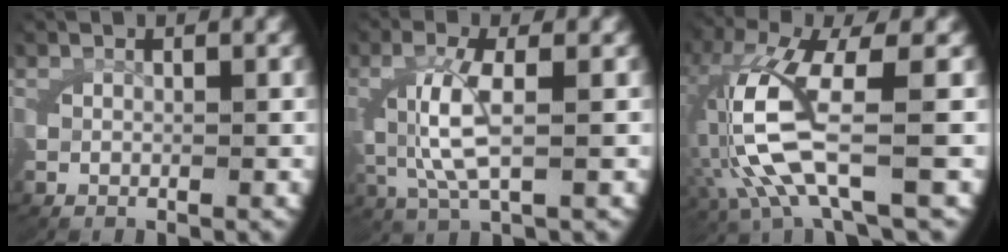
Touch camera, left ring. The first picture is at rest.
{"total": 4.1, "force": [0.0, 1.4, 3.8], "torque": [-0.099, -0.009, 0.010]}
{"total": 7.7, "force": [0.1, 2.9, 7.1], "torque": [-0.185, -0.016, 0.018]}